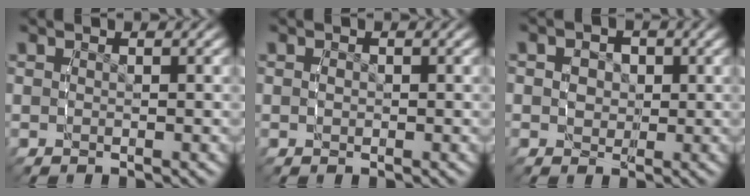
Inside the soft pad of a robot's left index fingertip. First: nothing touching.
{"total": 0.6, "force": [-0.4, 0.4, 0.1], "torque": [-0.005, -0.003, -0.006]}
{"total": 2.0, "force": [-1.1, 1.7, 0.3], "torque": [-0.011, -0.018, -0.014]}